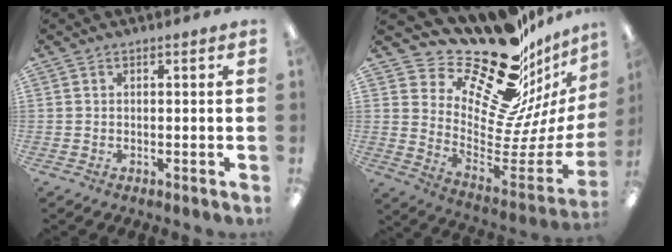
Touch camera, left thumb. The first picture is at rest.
{"total": 23.6, "force": [18.8, 9.1, 11.0], "torque": [-0.144, -0.165, 0.324]}